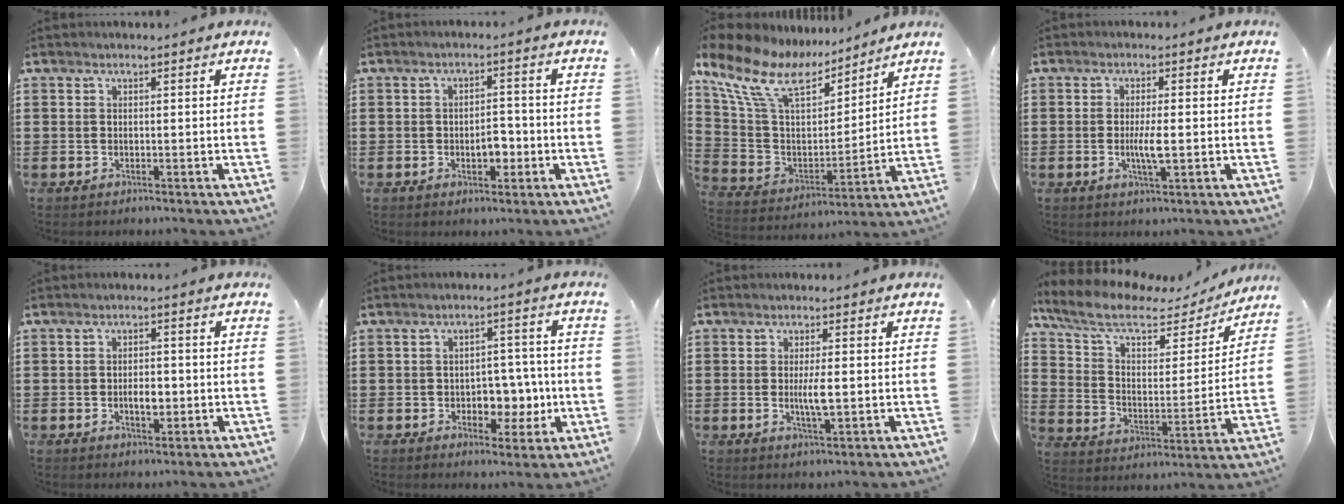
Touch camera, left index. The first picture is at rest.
{"total": 3.9, "force": [-1.0, 2.0, 3.1], "torque": [-0.051, 0.001, -0.021]}
{"total": 13.1, "force": [9.9, 4.8, 7.1], "torque": [-0.184, -0.053, 0.174]}
{"total": 4.0, "force": [-0.4, 0.6, 4.0], "torque": [-0.077, -0.004, -0.009]}
{"total": 3.3, "force": [-0.5, 1.5, 2.9], "torque": [-0.047, -0.001, -0.012]}
{"total": 5.6, "force": [-1.0, 4.3, 3.4], "torque": [-0.057, 0.004, -0.022]}
{"total": 3.9, "force": [-0.1, 0.7, 3.8], "torque": [-0.076, -0.005, -0.005]}
{"total": 9.3, "force": [6.7, 3.5, 5.5], "torque": [-0.132, -0.030, 0.113]}